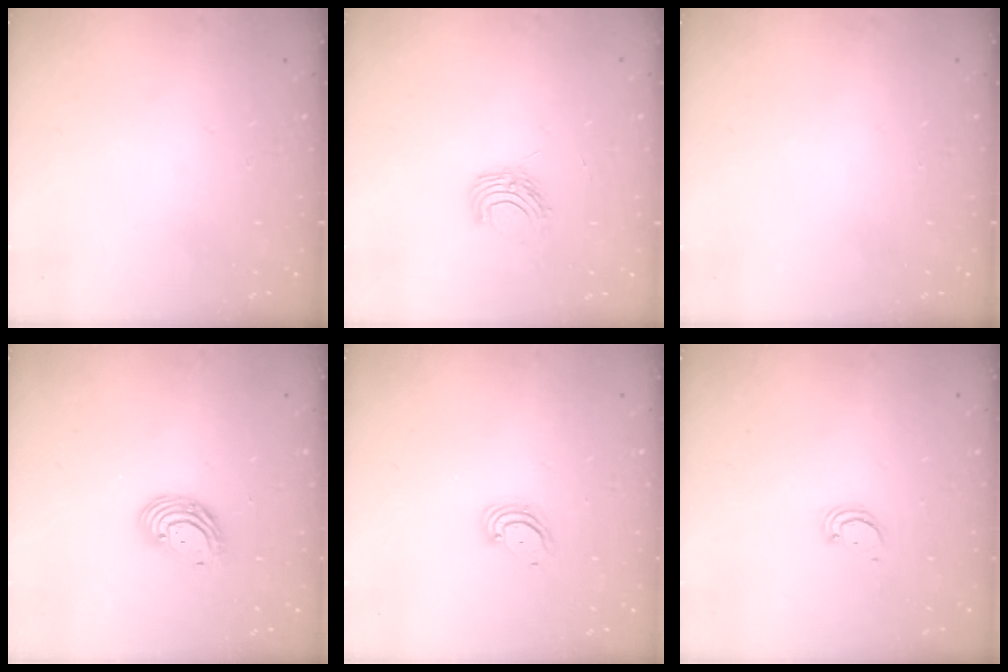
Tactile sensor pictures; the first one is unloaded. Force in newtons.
{"total": 6.9, "press": 6.9, "slide": 0.6}
{"total": 0.0}
{"total": 8.2, "press": 8.1, "slide": 1.3}
{"total": 3.3, "press": 3.3, "slide": 0.3}
{"total": 2.4, "press": 2.4, "slide": 0.2}